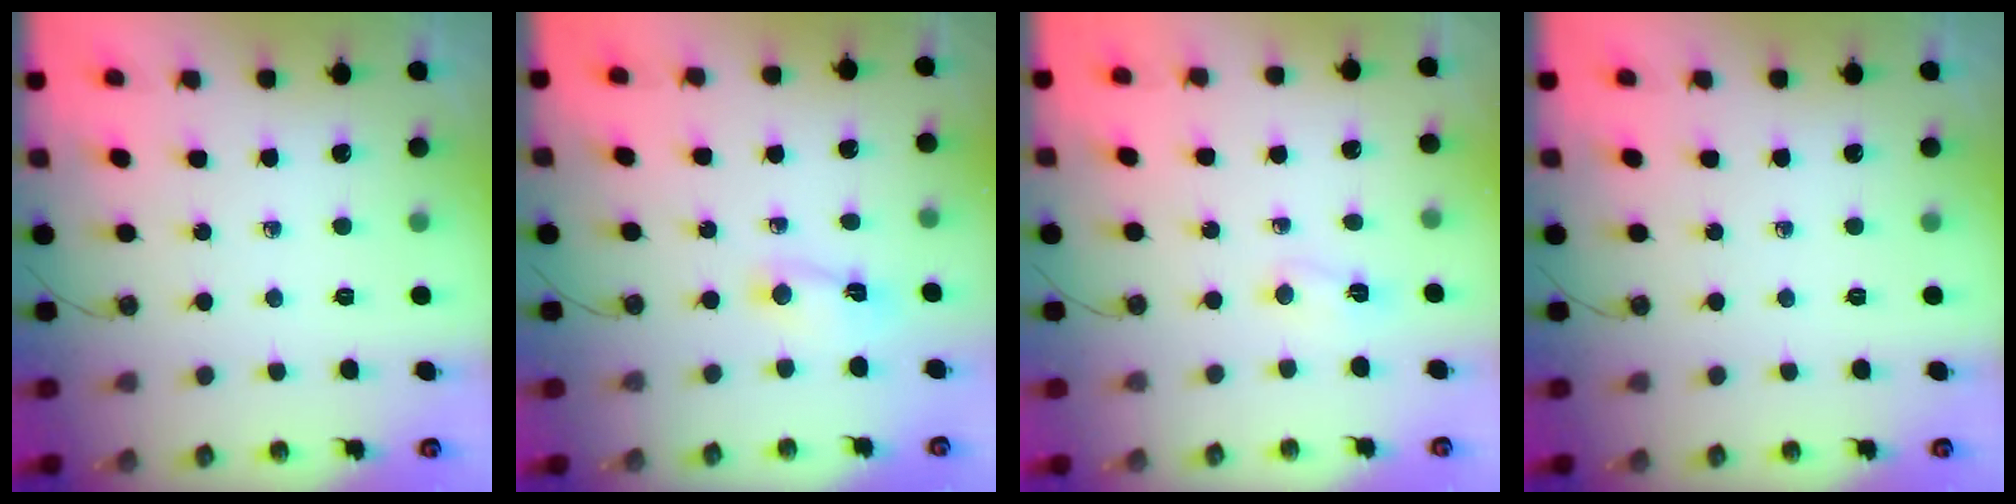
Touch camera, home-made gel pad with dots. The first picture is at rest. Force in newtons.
{"total": 2.3, "press": 2.3, "slide": 0.3}
{"total": 3.1, "press": 3.0, "slide": 0.8}
{"total": 0.0}